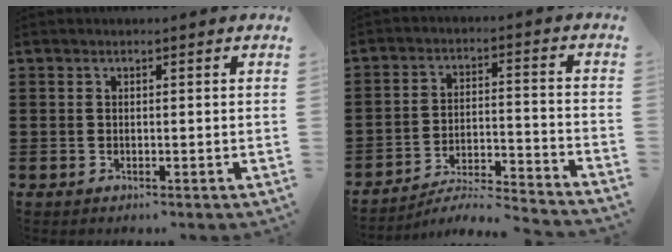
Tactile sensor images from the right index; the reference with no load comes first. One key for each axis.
{"total": 4.8, "fx": -4.6, "fy": -0.1, "fz": 1.4, "tx": -0.034, "ty": -0.013, "tz": -0.097}